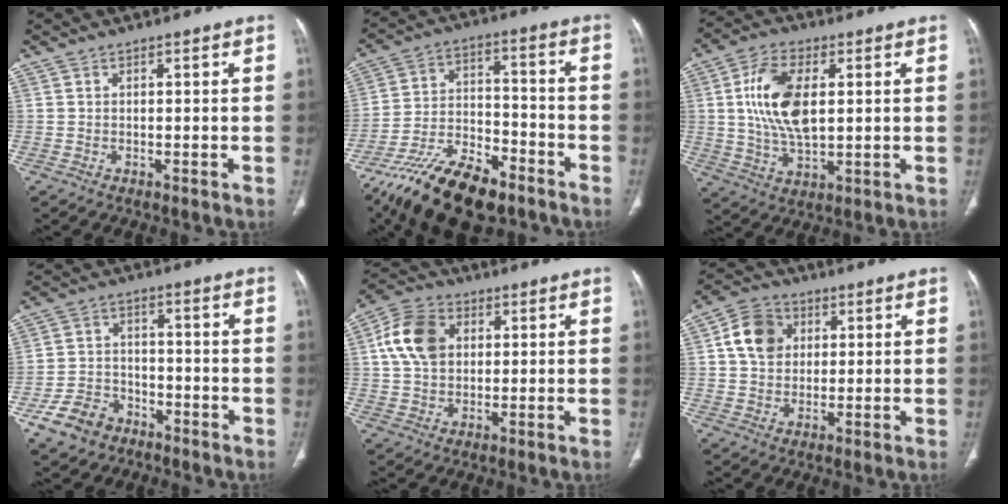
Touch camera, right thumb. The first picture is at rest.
{"total": 18.1, "force": [-12.7, 7.5, 10.5], "torque": [-0.186, 0.061, -0.223]}
{"total": 12.9, "force": [2.1, 6.8, 10.7], "torque": [-0.205, -0.004, 0.040]}
{"total": 8.3, "force": [-5.0, 5.8, 3.3], "torque": [-0.052, 0.030, -0.088]}
{"total": 10.8, "force": [2.5, 7.9, 7.0], "torque": [-0.122, 0.010, 0.040]}
{"total": 8.8, "force": [2.2, 7.1, 4.8], "torque": [-0.067, 0.004, 0.033]}